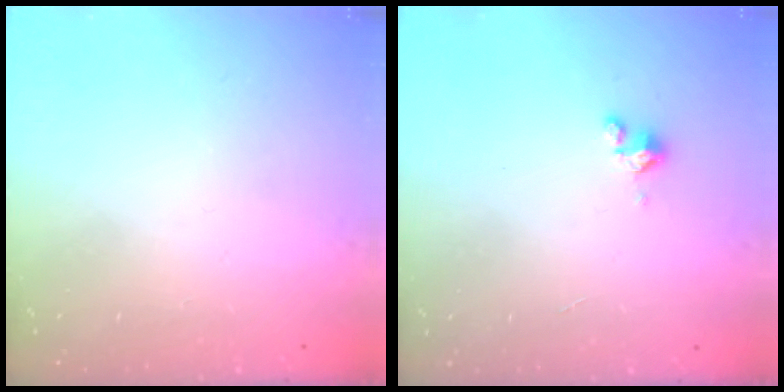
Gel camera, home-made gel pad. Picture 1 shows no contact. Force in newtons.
{"total": 1.8, "press": 1.7, "slide": 0.4}